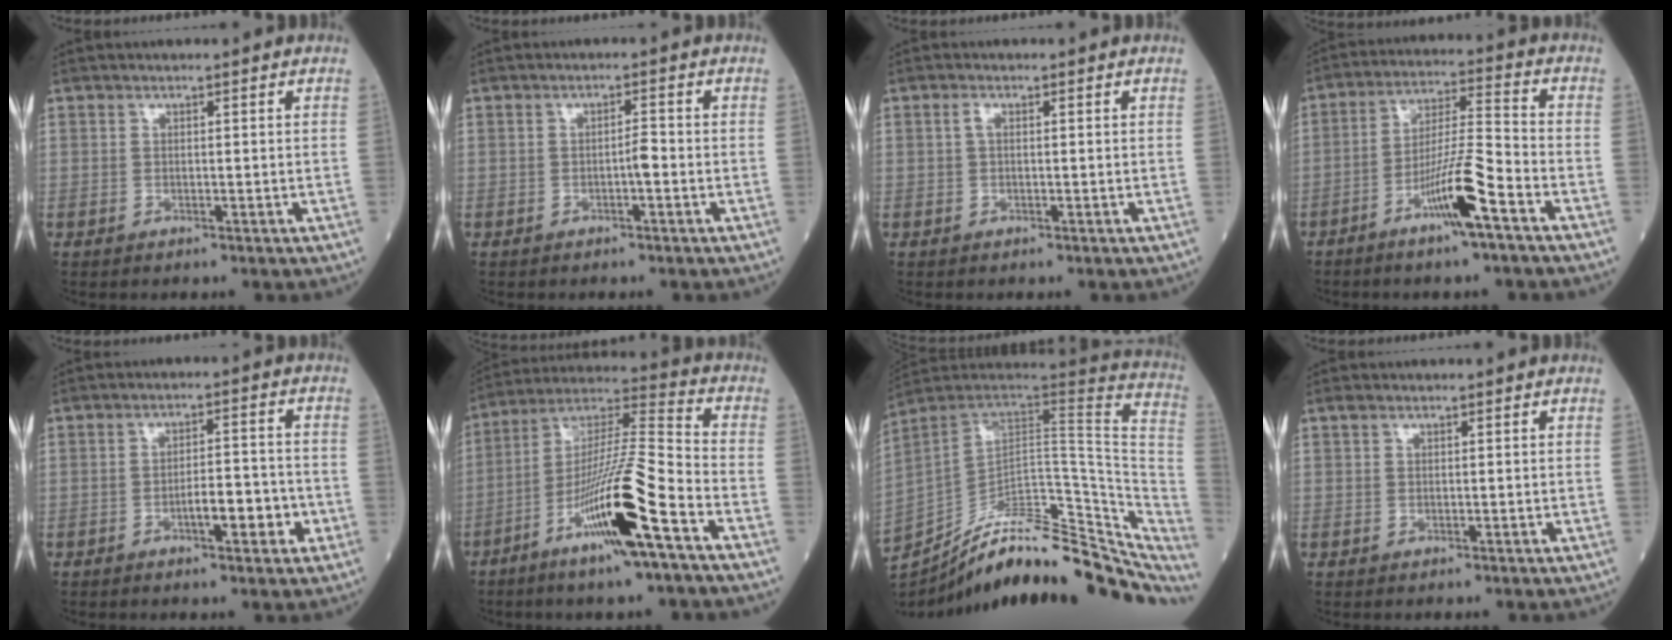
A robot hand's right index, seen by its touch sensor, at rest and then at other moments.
{"total": 1.7, "force": [-0.6, 0.2, 1.5], "torque": [-0.023, 0.002, -0.013]}
{"total": 1.0, "force": [0.2, 0.4, 0.9], "torque": [-0.021, 0.001, 0.002]}
{"total": 9.9, "force": [-5.2, 0.1, 8.4], "torque": [-0.163, 0.000, -0.093]}
{"total": 5.6, "force": [-2.1, 1.6, 4.9], "torque": [-0.078, 0.008, -0.028]}
{"total": 16.7, "force": [-7.7, 0.3, 14.9], "torque": [-0.288, -0.012, -0.137]}
{"total": 30.8, "force": [-22.4, 12.3, 17.2], "torque": [-0.236, 0.018, -0.316]}
{"total": 0.6, "force": [0.4, 0.3, 0.3], "torque": [-0.011, 0.011, 0.009]}